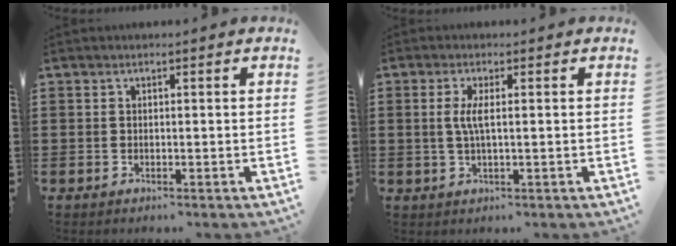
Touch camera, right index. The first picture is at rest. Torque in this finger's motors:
{"motor_torque": [0.75, 0.36, 0.28, 0.10]}